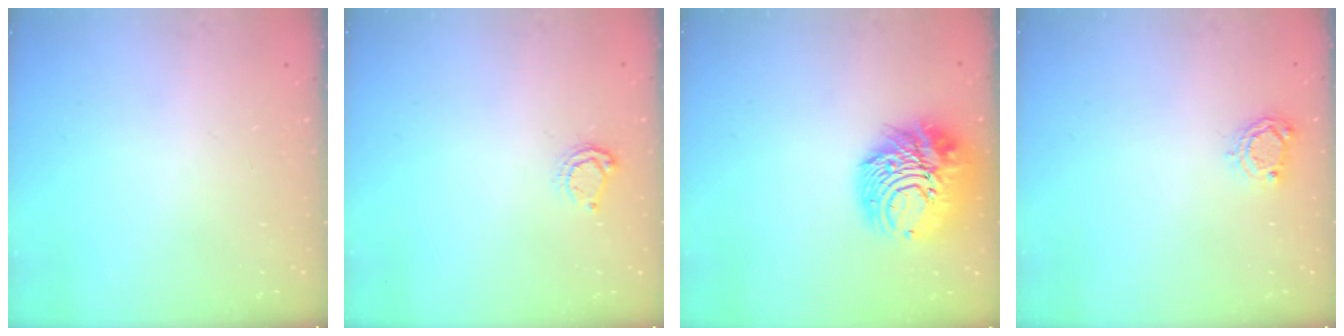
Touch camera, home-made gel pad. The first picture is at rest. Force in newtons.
{"total": 4.8, "press": 4.8, "slide": 0.5}
{"total": 15.1, "press": 15.0, "slide": 1.5}
{"total": 4.8, "press": 4.8, "slide": 0.3}